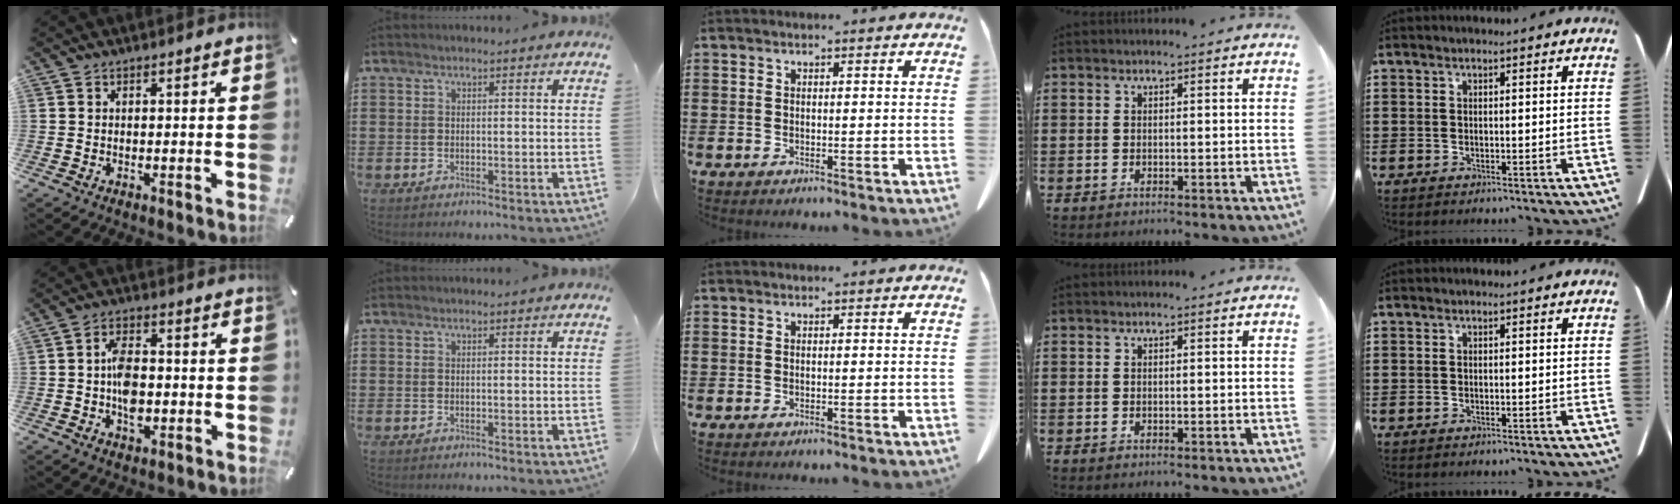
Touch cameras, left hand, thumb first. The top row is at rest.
{"thumb": {"total": 7.6, "force": [-1.1, 4.7, 5.9], "torque": [-0.105, 0.006, -0.019]}}